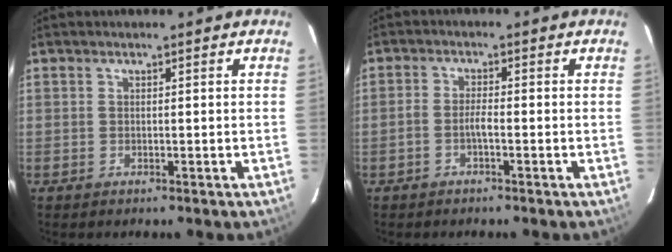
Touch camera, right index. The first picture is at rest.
{"total": 2.1, "force": [-1.1, 0.4, 1.7], "torque": [-0.042, 0.006, -0.025]}